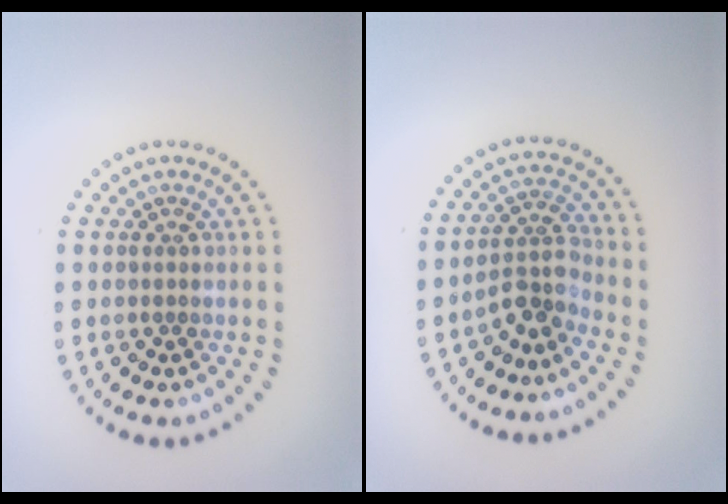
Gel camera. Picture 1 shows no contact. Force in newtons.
{"total": 3.1, "press": 2.2, "slide": 2.2}